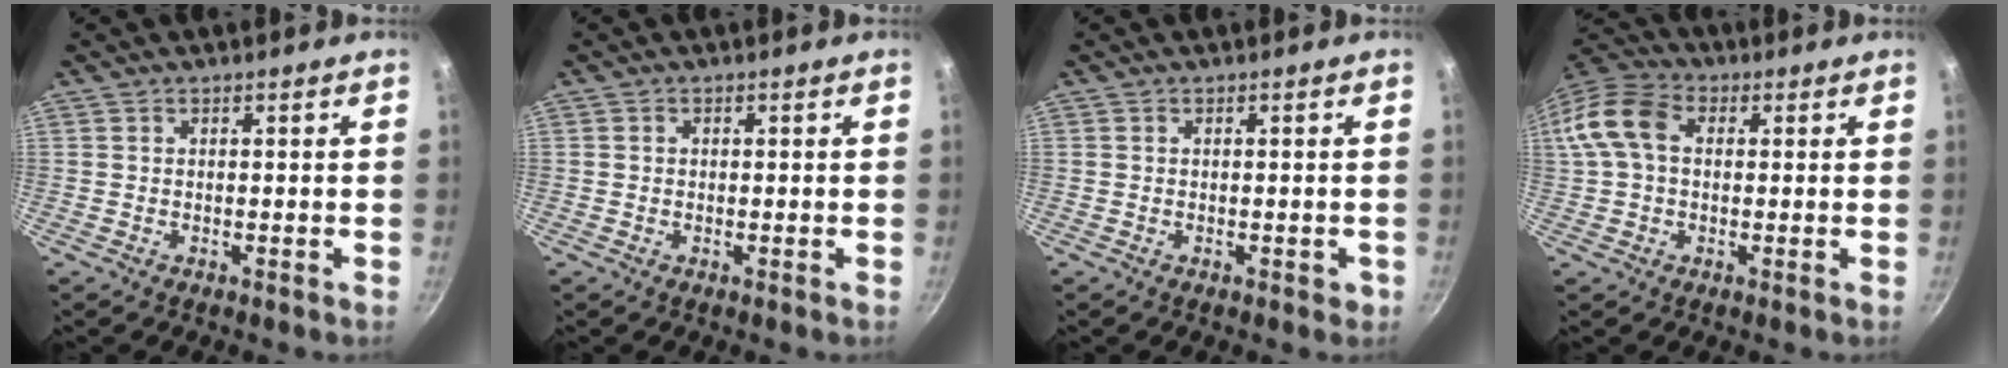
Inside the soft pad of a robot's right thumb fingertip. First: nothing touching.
{"total": 0.6, "force": [0.0, 0.5, 0.2], "torque": [-0.001, 0.002, -0.001]}
{"total": 1.4, "force": [-0.4, 1.0, 0.8], "torque": [-0.004, 0.003, -0.005]}
{"total": 11.3, "force": [1.7, 7.9, 7.9], "torque": [-0.146, 0.027, 0.015]}